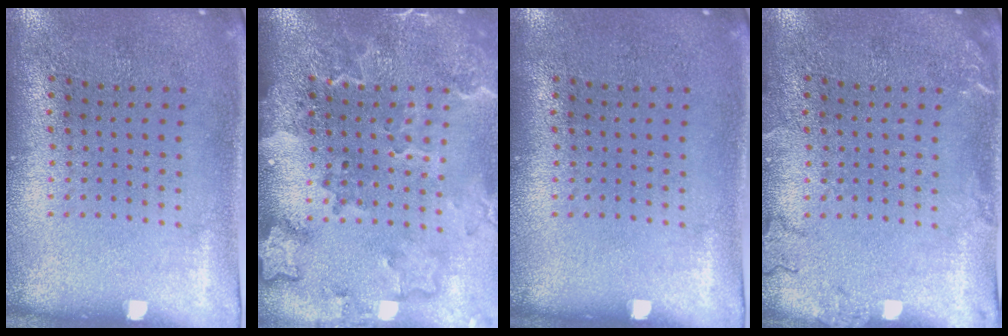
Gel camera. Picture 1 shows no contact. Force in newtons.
{"total": 2.9, "press": 2.2, "slide": 1.8}
{"total": 0.0}
{"total": 1.6, "press": 1.6, "slide": 0.3}